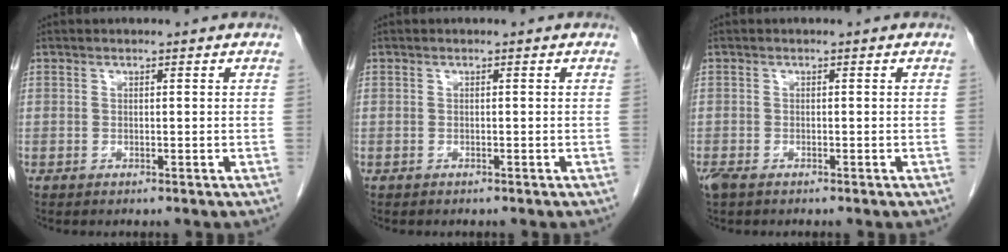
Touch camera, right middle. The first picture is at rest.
{"total": 0.0}
{"total": 2.7, "force": [-1.9, 1.1, 1.6], "torque": [-0.040, -0.009, -0.033]}